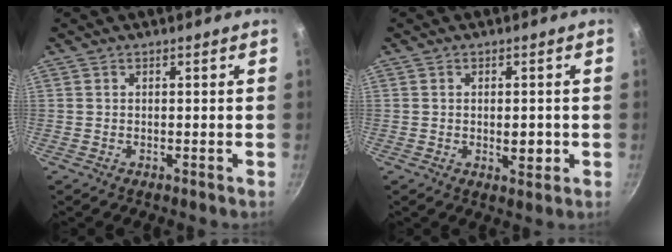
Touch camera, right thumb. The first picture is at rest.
{"total": 3.3, "force": [-0.5, 1.7, 2.8], "torque": [-0.036, -0.003, -0.004]}